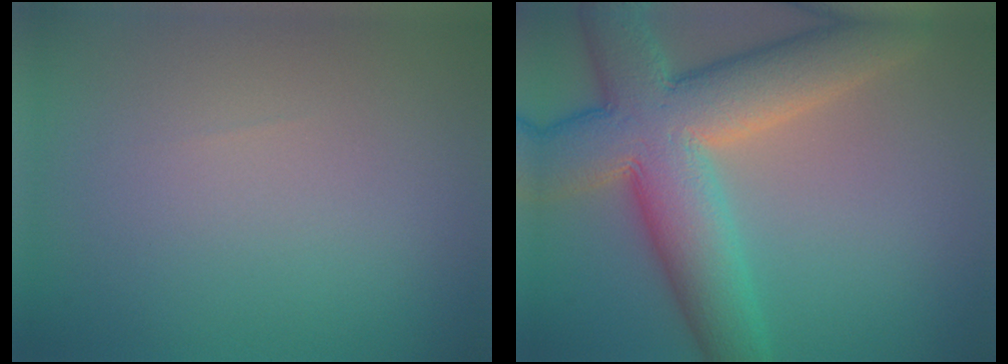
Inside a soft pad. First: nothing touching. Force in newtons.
{"total": 11.4, "press": 11.4, "slide": 0.7}